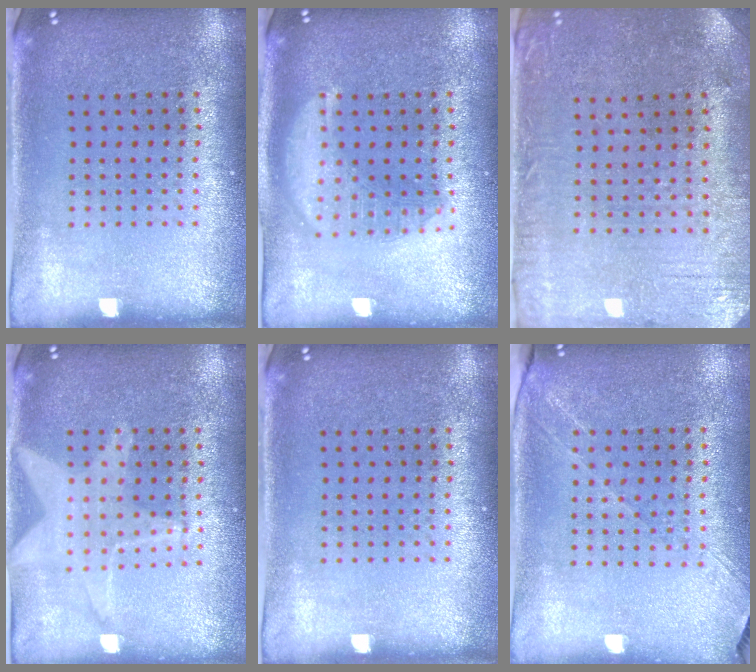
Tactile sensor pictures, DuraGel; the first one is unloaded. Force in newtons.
{"total": 3.1, "press": 3.1, "slide": 0.3}
{"total": 0.6, "press": 0.4, "slide": 0.5}
{"total": 1.6, "press": 1.5, "slide": 0.6}
{"total": 0.0}
{"total": 1.4, "press": 1.2, "slide": 0.7}